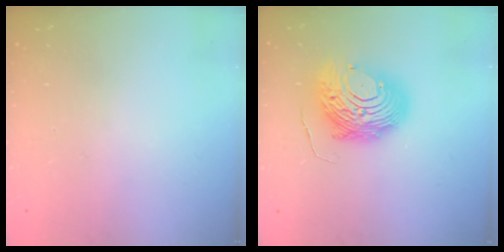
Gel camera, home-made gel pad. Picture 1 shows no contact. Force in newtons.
{"total": 14.4, "press": 14.4, "slide": 1.3}